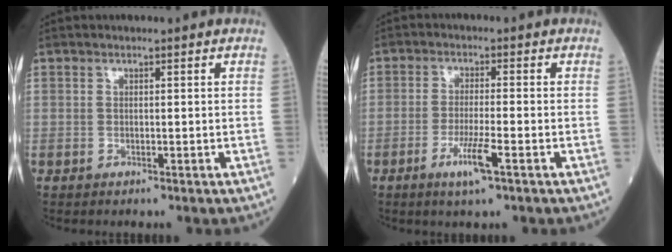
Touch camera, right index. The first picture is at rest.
{"total": 5.2, "force": [-2.5, 0.0, 4.5], "torque": [-0.088, -0.010, -0.047]}